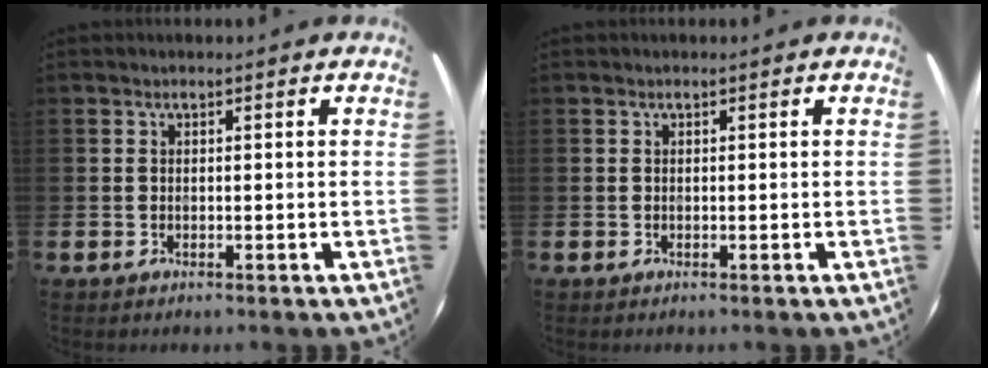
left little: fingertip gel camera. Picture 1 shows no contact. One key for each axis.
{"total": 0.0}